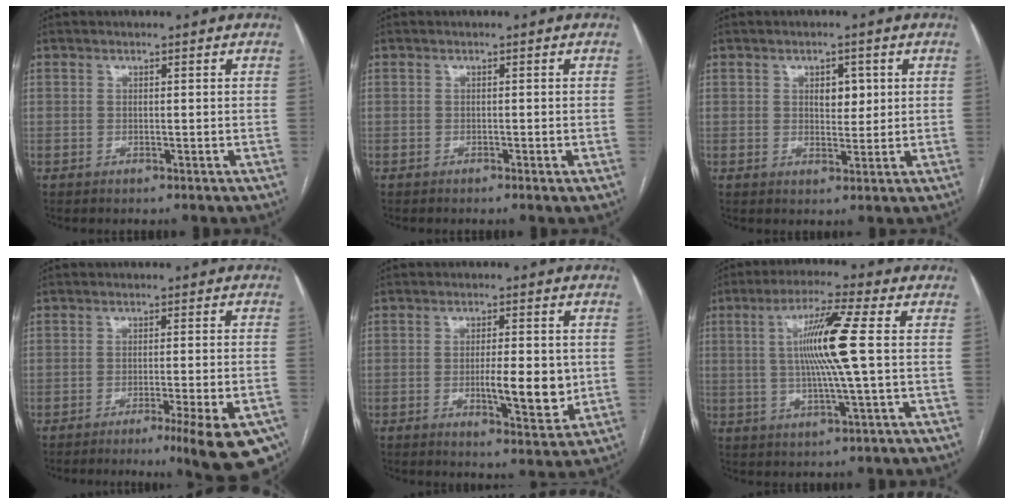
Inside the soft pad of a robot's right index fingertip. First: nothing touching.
{"total": 0.6, "force": [-0.4, 0.0, 0.5], "torque": [-0.009, -0.001, -0.005]}
{"total": 3.3, "force": [1.0, 1.9, 2.6], "torque": [-0.034, 0.001, 0.017]}
{"total": 13.4, "force": [-8.9, 0.9, 10.0], "torque": [-0.062, -0.004, -0.119]}
{"total": 8.1, "force": [-1.0, 2.1, 7.7], "torque": [-0.121, -0.011, -0.013]}
{"total": 10.3, "force": [1.0, -0.9, 10.2], "torque": [-0.191, 0.001, 0.017]}